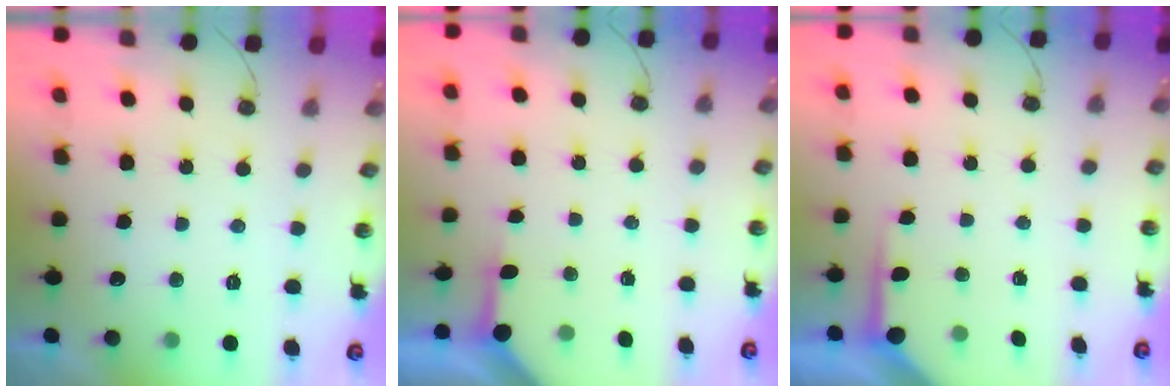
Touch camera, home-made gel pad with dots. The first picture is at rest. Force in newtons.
{"total": 3.4, "press": 3.4, "slide": 0.4}
{"total": 4.5, "press": 4.5, "slide": 0.2}